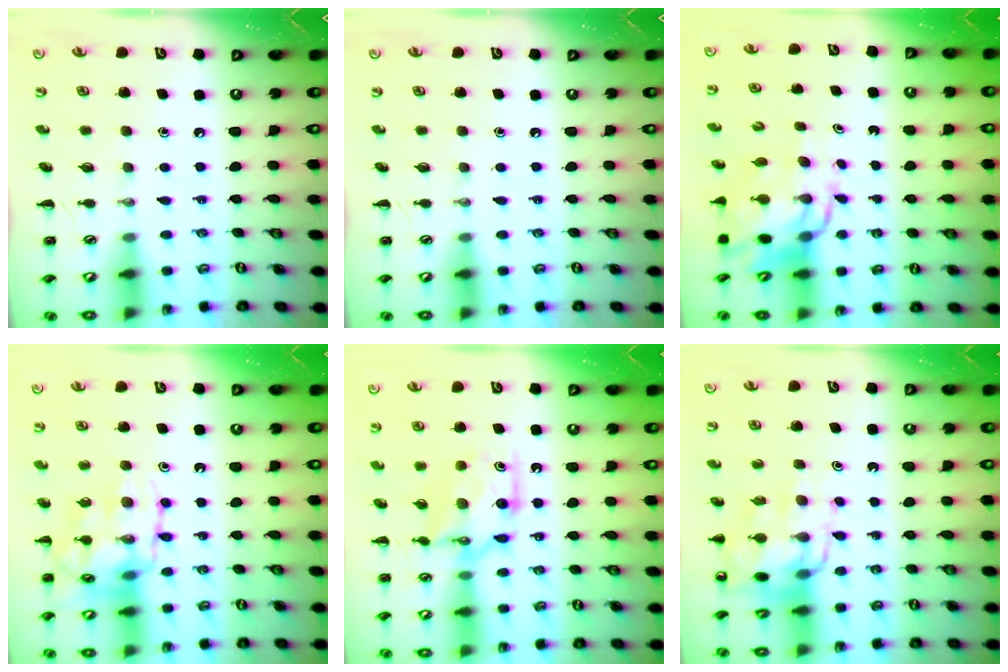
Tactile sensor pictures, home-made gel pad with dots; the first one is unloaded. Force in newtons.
{"total": 0.0}
{"total": 11.2, "press": 10.6, "slide": 3.6}
{"total": 14.2, "press": 14.1, "slide": 1.1}
{"total": 10.7, "press": 10.7, "slide": 0.3}
{"total": 11.6, "press": 11.3, "slide": 2.6}